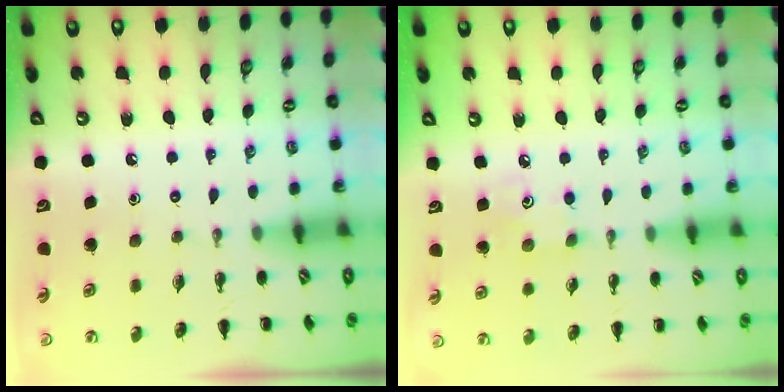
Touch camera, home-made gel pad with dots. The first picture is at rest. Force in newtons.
{"total": 2.9, "press": 2.8, "slide": 0.8}